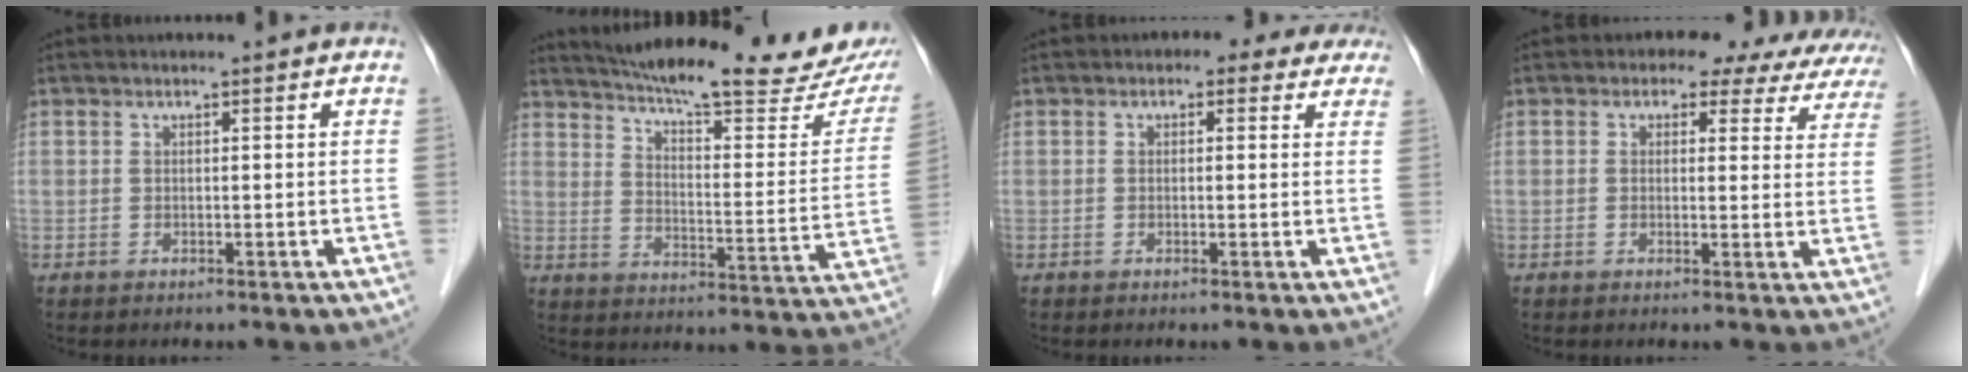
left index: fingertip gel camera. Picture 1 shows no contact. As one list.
[{"total": 23.7, "force": [20.6, 2.7, 11.4], "torque": [-0.167, -0.046, 0.270]}, {"total": 4.6, "force": [3.5, 2.7, 1.4], "torque": [0.000, 0.012, 0.024]}, {"total": 11.7, "force": [10.0, 5.2, 3.3], "torque": [-0.013, 0.009, 0.081]}]